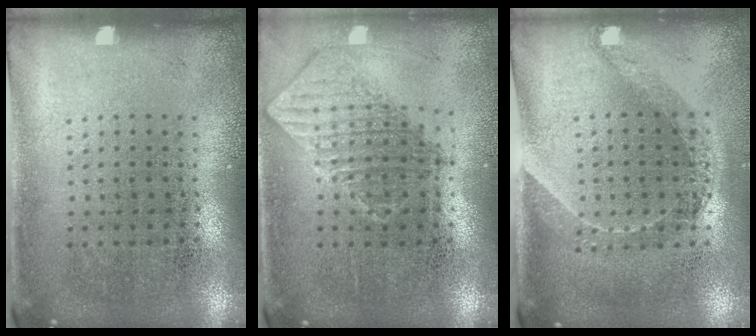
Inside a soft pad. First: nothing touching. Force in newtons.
{"total": 0.8, "press": 0.8, "slide": 0.0}
{"total": 1.5, "press": 1.2, "slide": 0.9}